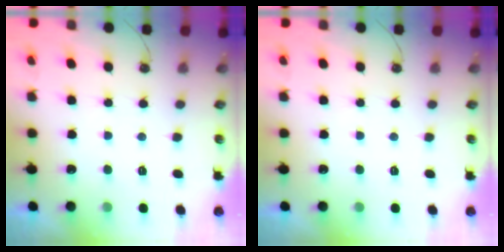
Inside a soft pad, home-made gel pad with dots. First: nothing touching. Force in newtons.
{"total": 0.0}